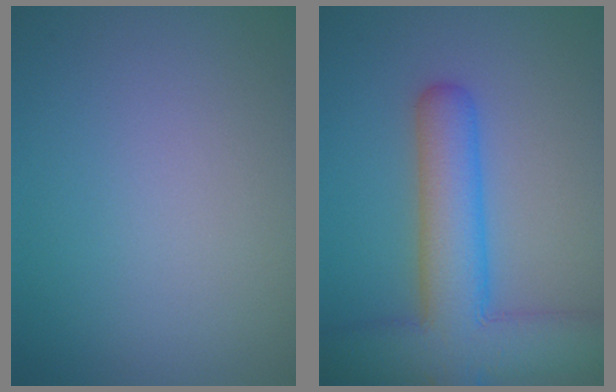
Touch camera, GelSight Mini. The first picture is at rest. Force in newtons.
{"total": 9.0, "press": 9.0, "slide": 0.4}